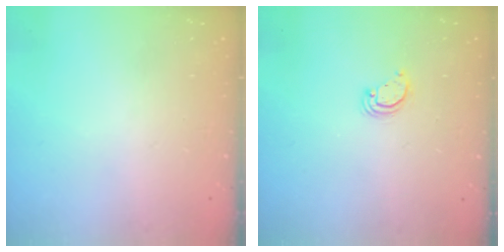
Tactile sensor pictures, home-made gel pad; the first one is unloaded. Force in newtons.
{"total": 3.5, "press": 3.5, "slide": 0.3}